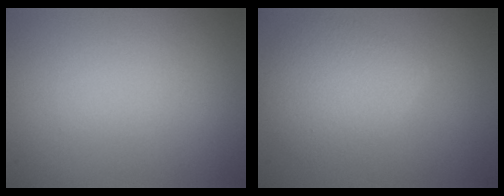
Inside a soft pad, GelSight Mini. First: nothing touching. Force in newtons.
{"total": 3.9, "press": 3.9, "slide": 0.2}